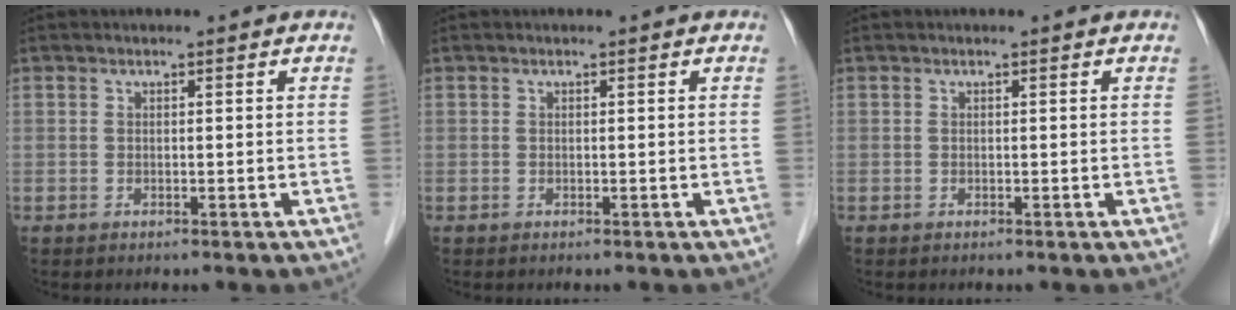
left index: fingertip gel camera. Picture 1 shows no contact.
{"total": 0.0}
{"total": 0.0}